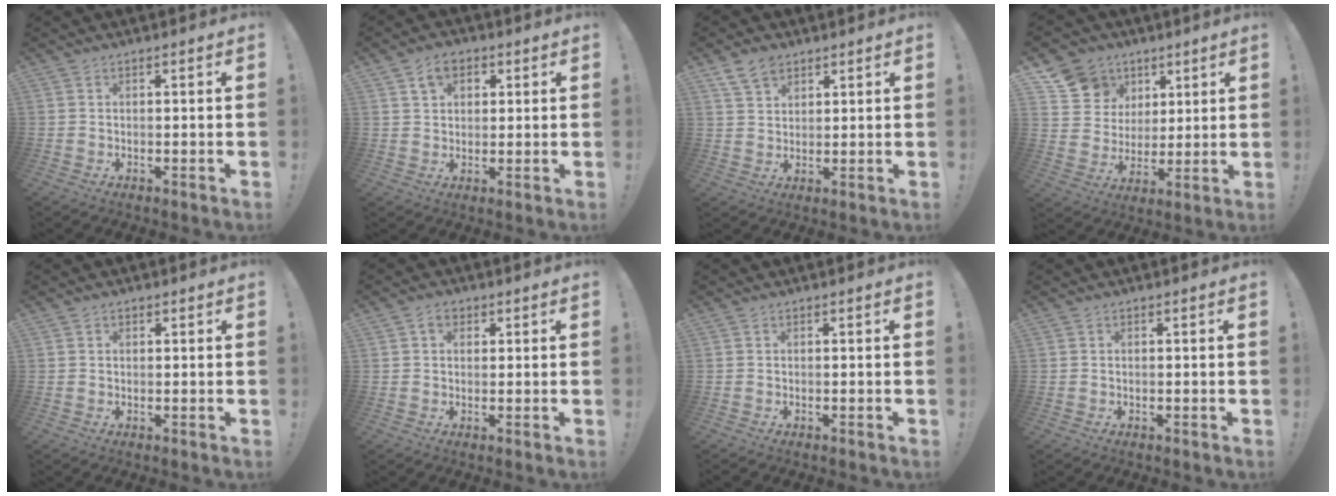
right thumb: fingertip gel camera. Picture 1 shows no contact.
{"total": 6.2, "force": [2.8, 4.6, 3.1], "torque": [-0.051, 0.001, 0.053]}
{"total": 6.5, "force": [4.4, 4.2, 2.3], "torque": [-0.040, -0.014, 0.084]}
{"total": 11.8, "force": [5.7, 10.1, 2.4], "torque": [-0.037, -0.031, 0.121]}
{"total": 0.8, "force": [0.3, 0.7, 0.1], "torque": [0.001, 0.000, 0.005]}
{"total": 3.5, "force": [1.5, 2.6, 1.7], "torque": [-0.028, 0.001, 0.026]}
{"total": 0.0}
{"total": 0.0}